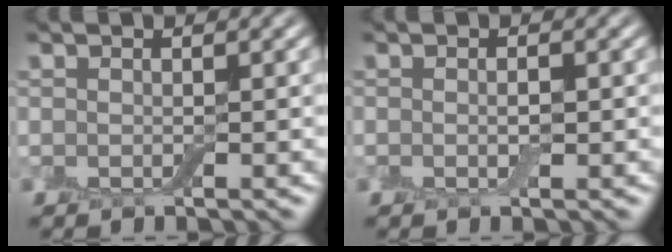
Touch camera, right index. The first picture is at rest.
{"total": 0.9, "force": [-0.2, 0.2, 0.8], "torque": [-0.015, -0.004, -0.003]}